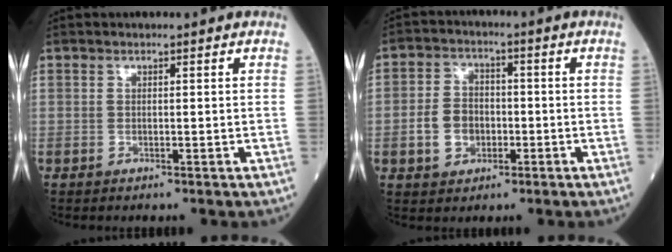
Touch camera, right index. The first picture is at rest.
{"total": 6.0, "force": [-1.5, 4.6, 3.6], "torque": [-0.085, 0.010, -0.025]}